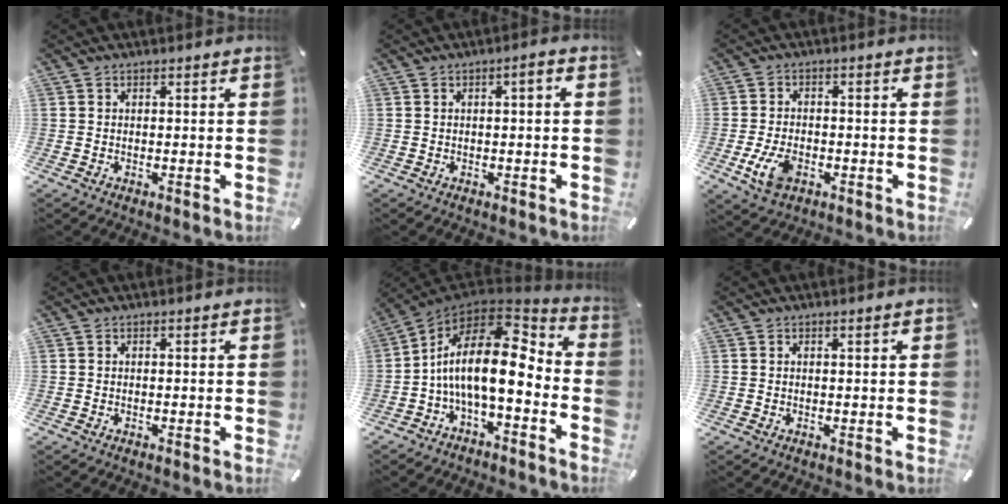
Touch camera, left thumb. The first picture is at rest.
{"total": 2.1, "force": [-0.5, 0.6, 1.9], "torque": [-0.034, 0.006, -0.010]}
{"total": 6.7, "force": [-2.6, 4.1, 4.6], "torque": [-0.111, 0.002, -0.051]}
{"total": 0.0}
{"total": 18.2, "force": [0.1, 8.3, 16.2], "torque": [-0.311, -0.017, -0.001]}
{"total": 0.6, "force": [0.3, 0.0, 0.5], "torque": [-0.009, 0.000, 0.004]}